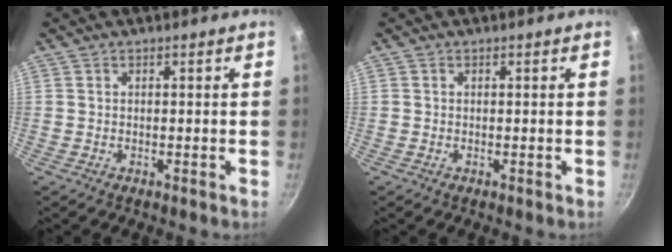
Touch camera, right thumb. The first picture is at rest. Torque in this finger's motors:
{"motor_torque": [-0.27, 0.00, -0.26, 0.08, 0.05]}